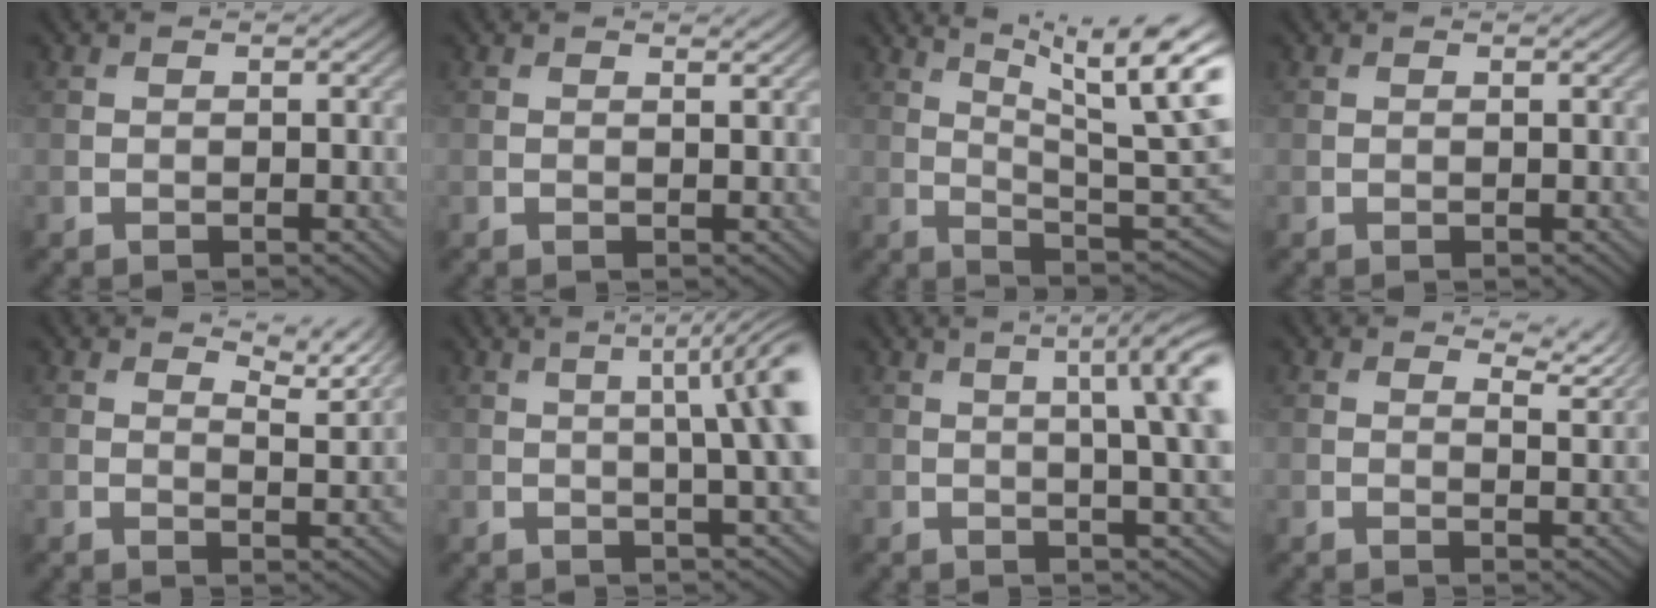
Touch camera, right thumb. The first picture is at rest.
{"total": 0.7, "force": [0.5, 0.0, 0.4], "torque": [-0.007, 0.000, 0.008]}
{"total": 16.3, "force": [7.9, 4.7, 13.5], "torque": [-0.194, 0.031, 0.118]}
{"total": 0.0}
{"total": 3.9, "force": [3.2, 0.7, 2.1], "torque": [-0.036, -0.007, 0.052]}
{"total": 8.4, "force": [1.0, 1.7, 8.2], "torque": [-0.086, 0.020, 0.010]}
{"total": 9.3, "force": [1.9, 2.4, 8.8], "torque": [-0.088, 0.030, 0.018]}
{"total": 3.4, "force": [2.7, 0.8, 1.8], "torque": [-0.027, -0.007, 0.044]}